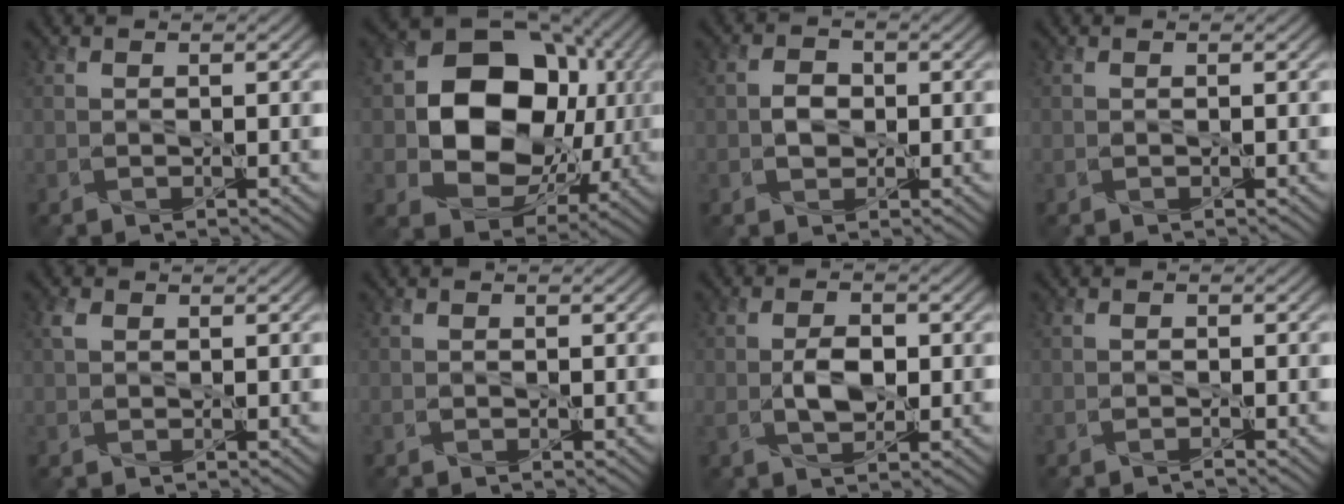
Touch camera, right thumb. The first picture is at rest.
{"total": 15.5, "force": [0.6, 12.0, 9.7], "torque": [-0.167, -0.013, 0.013]}
{"total": 2.5, "force": [-0.5, 1.9, 1.5], "torque": [-0.030, 0.001, -0.012]}
{"total": 0.0}
{"total": 1.3, "force": [0.5, 0.9, 0.9], "torque": [-0.024, 0.004, 0.009]}
{"total": 0.0}
{"total": 3.8, "force": [-0.4, 2.2, 3.1], "torque": [-0.069, -0.001, -0.008]}
{"total": 0.8, "force": [-0.7, 0.2, 0.2], "torque": [-0.002, -0.002, -0.014]}